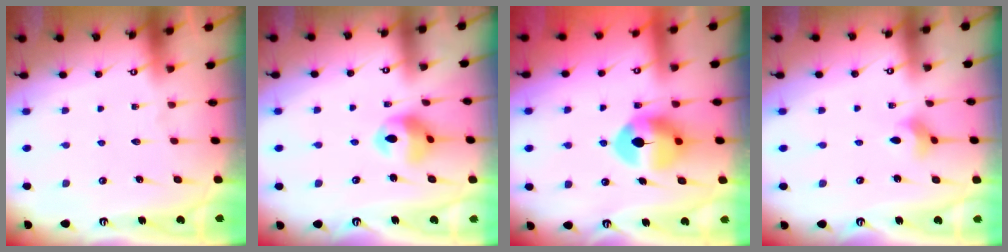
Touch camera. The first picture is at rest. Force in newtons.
{"total": 11.3, "press": 11.2, "slide": 1.2}
{"total": 11.8, "press": 11.8, "slide": 0.6}
{"total": 3.4, "press": 3.4, "slide": 0.6}